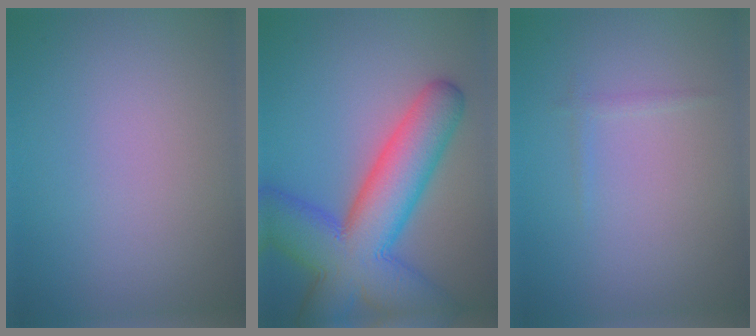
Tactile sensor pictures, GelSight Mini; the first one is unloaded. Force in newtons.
{"total": 12.1, "press": 12.1, "slide": 0.4}
{"total": 0.6, "press": 0.6, "slide": 0.0}